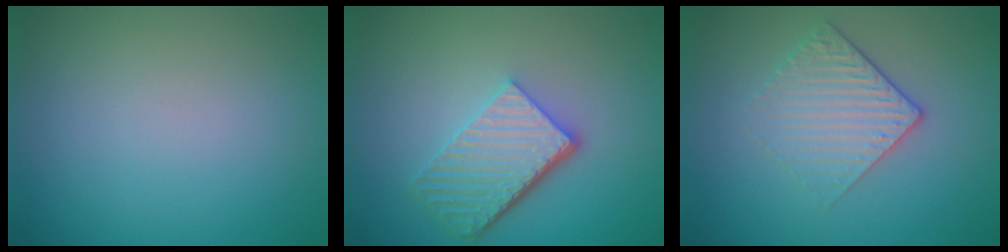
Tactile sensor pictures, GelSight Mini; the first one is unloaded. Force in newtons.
{"total": 5.4, "press": 3.8, "slide": 3.8}
{"total": 3.0, "press": 2.6, "slide": 1.4}